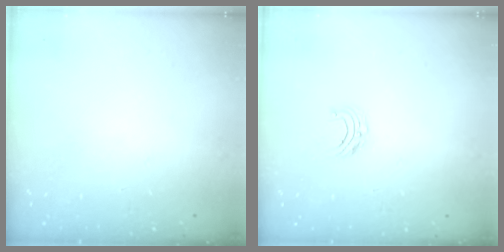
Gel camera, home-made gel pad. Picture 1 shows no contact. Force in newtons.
{"total": 5.0, "press": 5.0, "slide": 0.4}